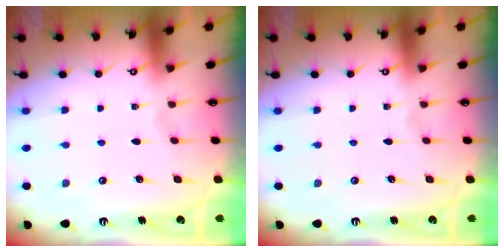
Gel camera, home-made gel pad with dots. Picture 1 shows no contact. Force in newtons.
{"total": 0.0}